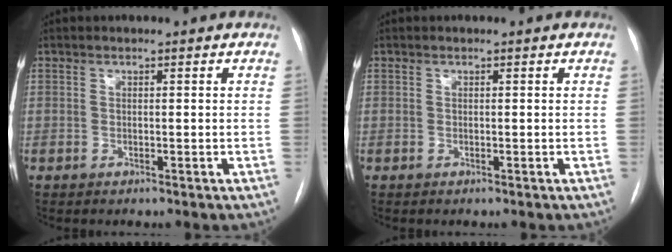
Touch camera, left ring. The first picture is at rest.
{"total": 0.0}